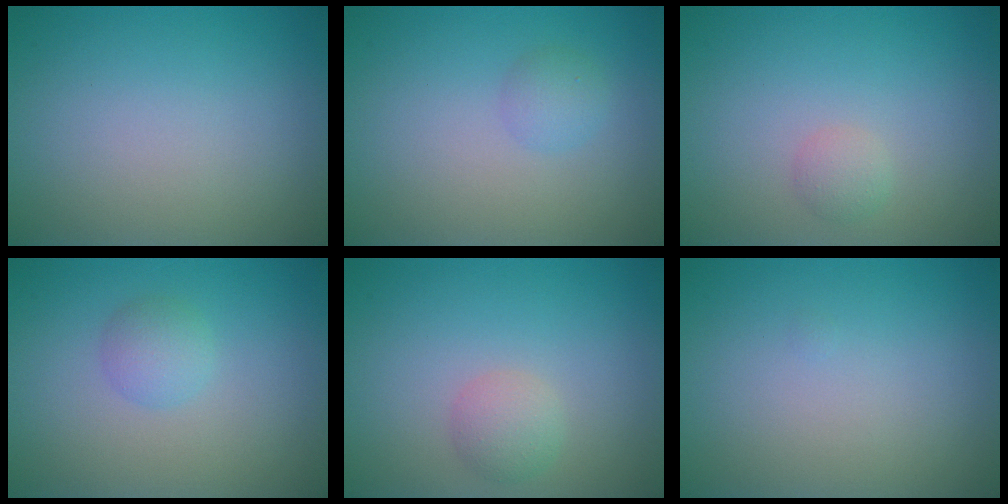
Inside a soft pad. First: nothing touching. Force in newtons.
{"total": 1.5, "press": 1.5, "slide": 0.0}
{"total": 1.1, "press": 1.1, "slide": 0.1}
{"total": 1.8, "press": 1.8, "slide": 0.2}
{"total": 1.9, "press": 1.9, "slide": 0.1}
{"total": 0.0}